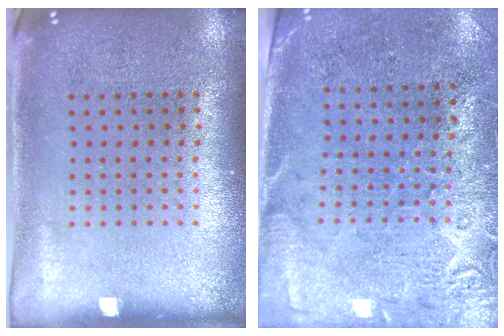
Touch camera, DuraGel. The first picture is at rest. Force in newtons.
{"total": 2.8, "press": 2.4, "slide": 1.4}